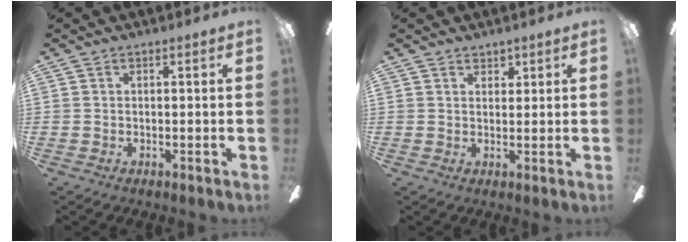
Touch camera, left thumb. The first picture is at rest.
{"total": 2.6, "force": [2.0, 1.6, 0.3], "torque": [0.005, -0.004, 0.034]}